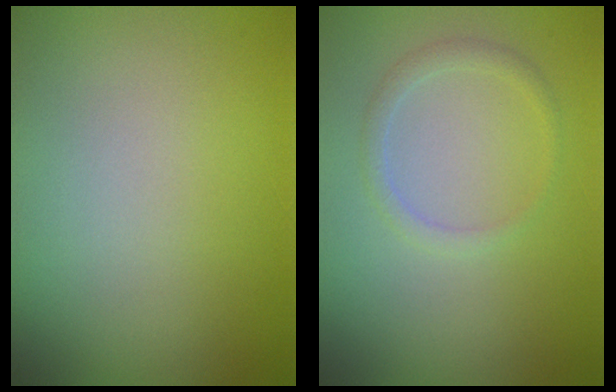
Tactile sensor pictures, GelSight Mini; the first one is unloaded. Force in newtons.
{"total": 1.4, "press": 1.4, "slide": 0.1}